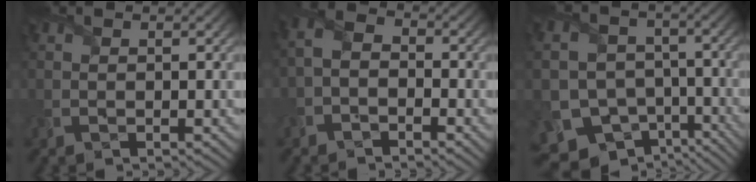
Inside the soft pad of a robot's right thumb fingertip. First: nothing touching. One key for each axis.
{"total": 3.1, "fx": -1.9, "fy": 1.9, "fz": 1.5, "tx": -0.040, "ty": 0.000, "tz": -0.049}
{"total": 11.3, "fx": -5.8, "fy": 8.8, "fz": 4.0, "tx": -0.107, "ty": -0.029, "tz": -0.088}